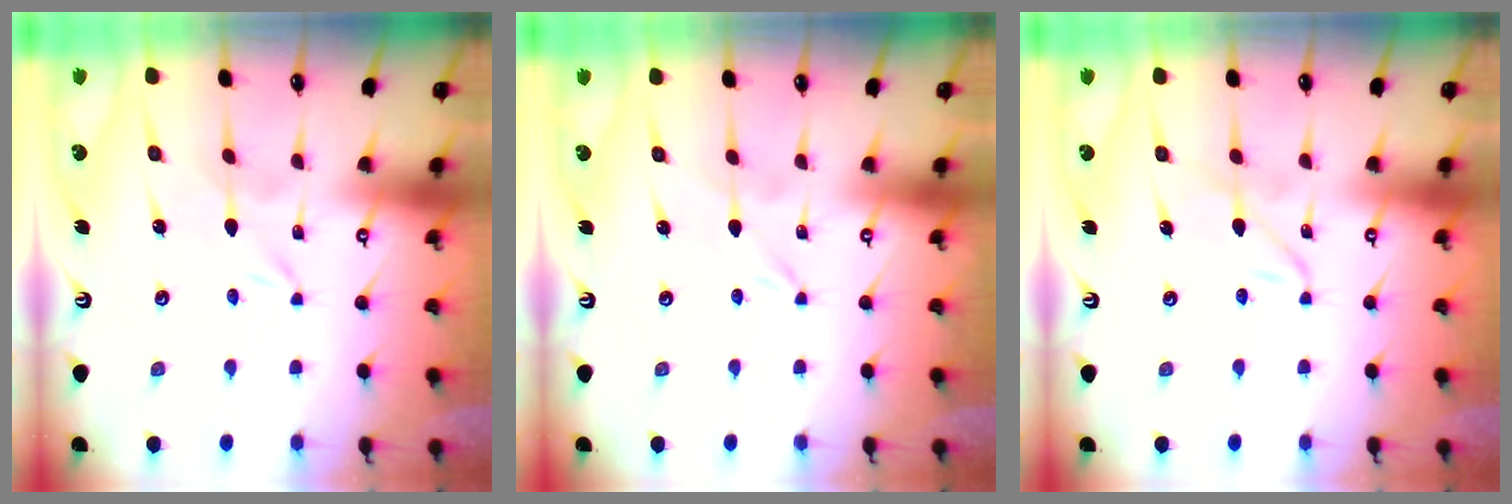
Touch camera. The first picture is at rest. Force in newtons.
{"total": 0.0}
{"total": 2.9, "press": 2.9, "slide": 0.3}